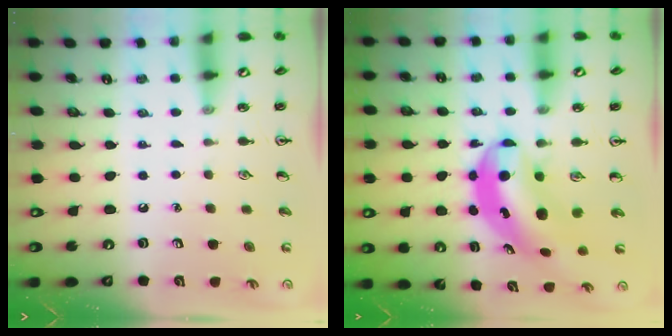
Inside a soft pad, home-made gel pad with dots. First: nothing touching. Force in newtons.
{"total": 7.0, "press": 6.7, "slide": 1.8}